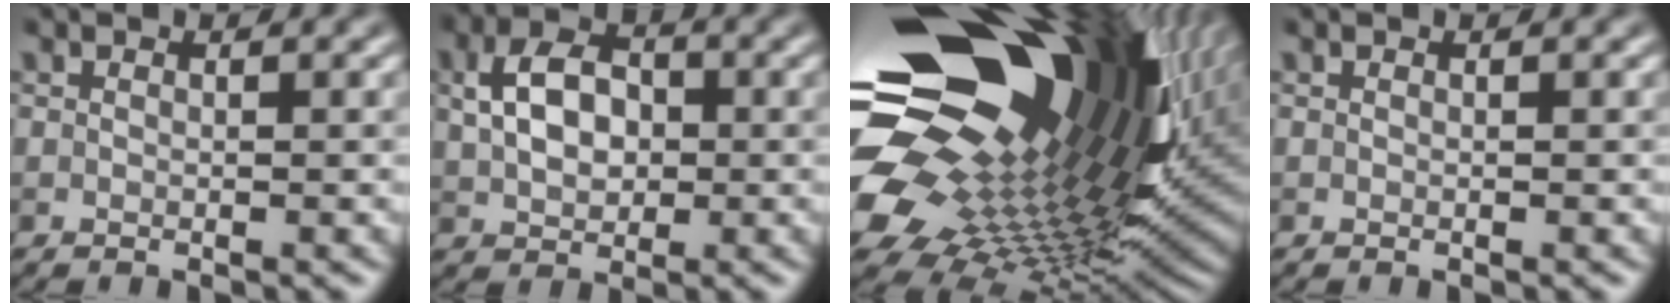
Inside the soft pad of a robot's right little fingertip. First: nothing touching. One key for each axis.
{"total": 5.0, "fx": 0.6, "fy": 3.5, "fz": 3.6, "tx": -0.067, "ty": 0.008, "tz": 0.005}
{"total": 20.1, "fx": 6.3, "fy": 12.0, "fz": 14.9, "tx": -0.291, "ty": -0.042, "tz": 0.144}
{"total": 0.0}